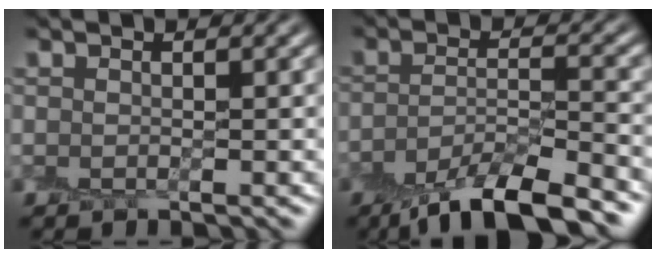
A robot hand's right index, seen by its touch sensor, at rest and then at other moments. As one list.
[{"total": 7.7, "force": [-5.8, 1.9, 4.7], "torque": [-0.071, -0.005, -0.101]}]